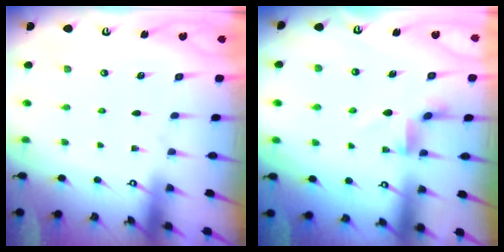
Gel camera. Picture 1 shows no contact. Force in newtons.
{"total": 3.7, "press": 3.4, "slide": 1.5}